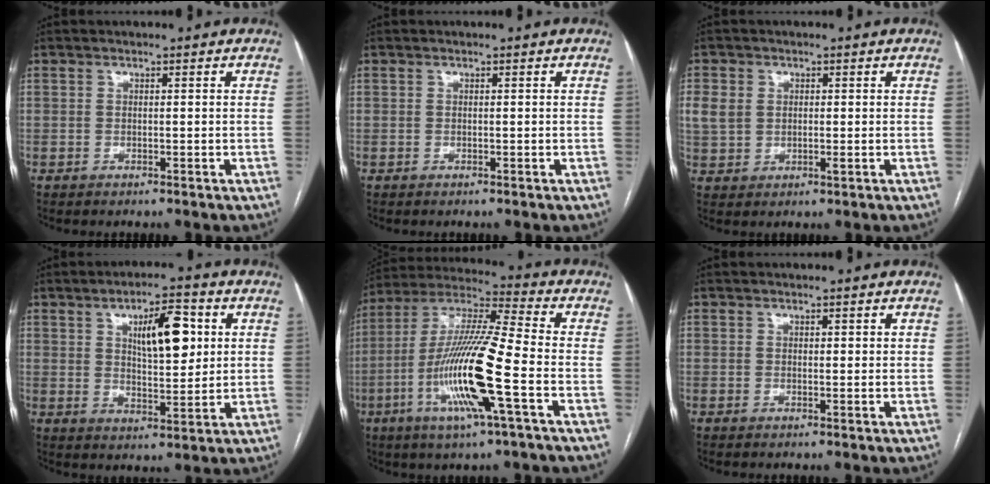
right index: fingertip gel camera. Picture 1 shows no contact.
{"total": 0.0}
{"total": 4.5, "force": [0.7, 3.5, 2.7], "torque": [-0.067, 0.007, 0.018]}
{"total": 9.7, "force": [3.1, 3.2, 8.6], "torque": [-0.135, 0.008, 0.055]}
{"total": 17.1, "force": [-5.2, 0.4, 16.3], "torque": [-0.327, -0.011, -0.104]}
{"total": 0.8, "force": [0.5, 0.5, 0.5], "torque": [-0.003, 0.000, 0.005]}